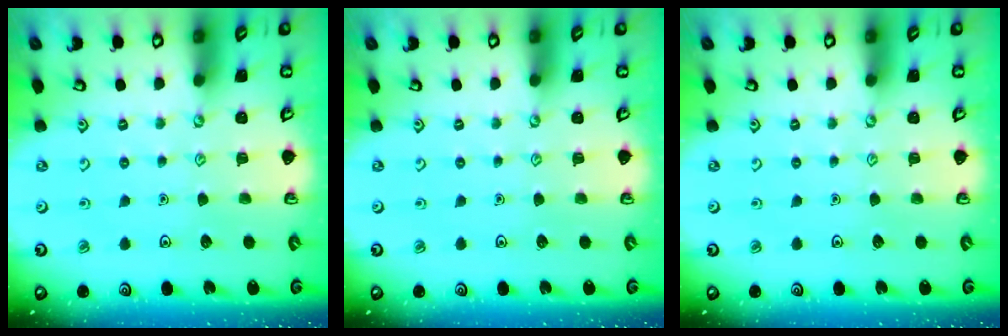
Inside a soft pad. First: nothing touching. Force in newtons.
{"total": 0.0}
{"total": 0.0}